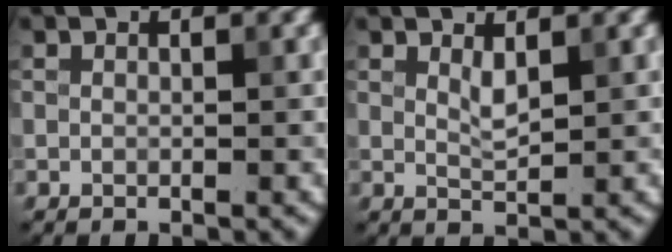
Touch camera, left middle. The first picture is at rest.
{"total": 1.4, "force": [0.8, 0.4, 1.1], "torque": [-0.024, -0.002, 0.015]}